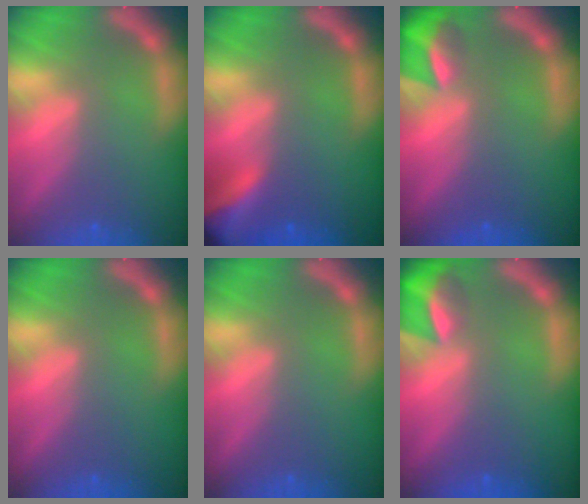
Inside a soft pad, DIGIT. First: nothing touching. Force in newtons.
{"total": 7.9}
{"total": 4.4}
{"total": 0.0}
{"total": 0.0}
{"total": 4.9}